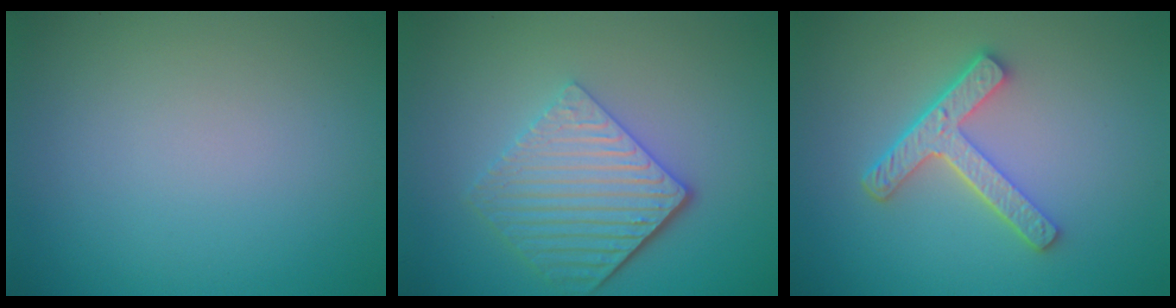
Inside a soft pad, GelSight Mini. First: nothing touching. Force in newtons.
{"total": 5.5, "press": 4.2, "slide": 3.5}
{"total": 4.5, "press": 3.3, "slide": 3.1}